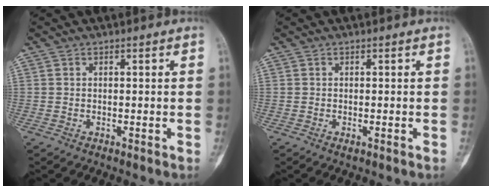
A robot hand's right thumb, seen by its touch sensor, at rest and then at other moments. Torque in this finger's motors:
{"motor_torque": [0.64, 0.04, 0.35, 0.15, 0.06]}